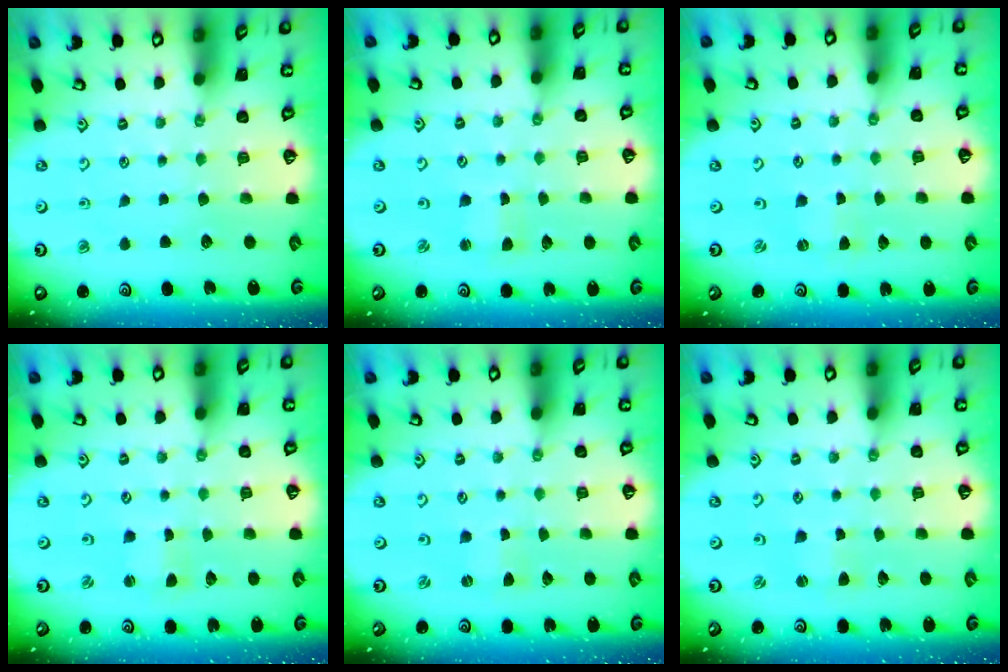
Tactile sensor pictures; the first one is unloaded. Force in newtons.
{"total": 1.6, "press": 1.6, "slide": 0.3}
{"total": 1.1, "press": 1.0, "slide": 0.4}
{"total": 0.9, "press": 0.9, "slide": 0.0}
{"total": 0.0}
{"total": 2.0, "press": 2.0, "slide": 0.3}